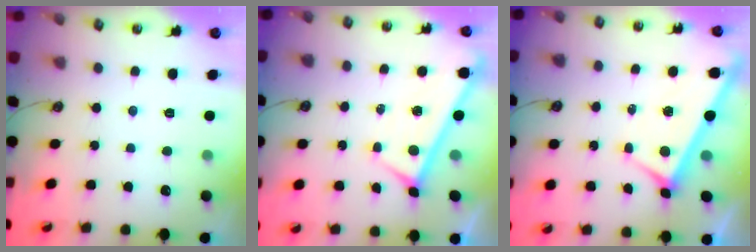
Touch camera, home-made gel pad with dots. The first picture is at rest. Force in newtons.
{"total": 0.0}
{"total": 3.9, "press": 3.9, "slide": 0.4}